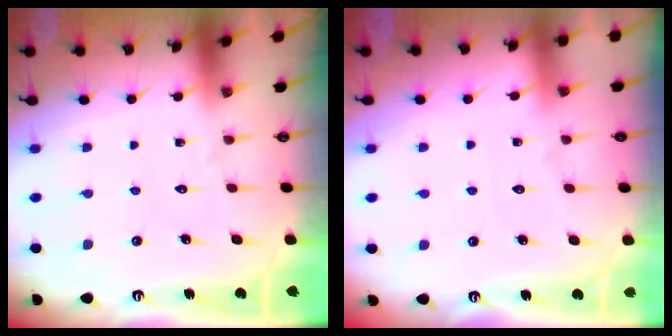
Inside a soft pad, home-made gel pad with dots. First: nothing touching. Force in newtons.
{"total": 2.8, "press": 2.8, "slide": 0.3}